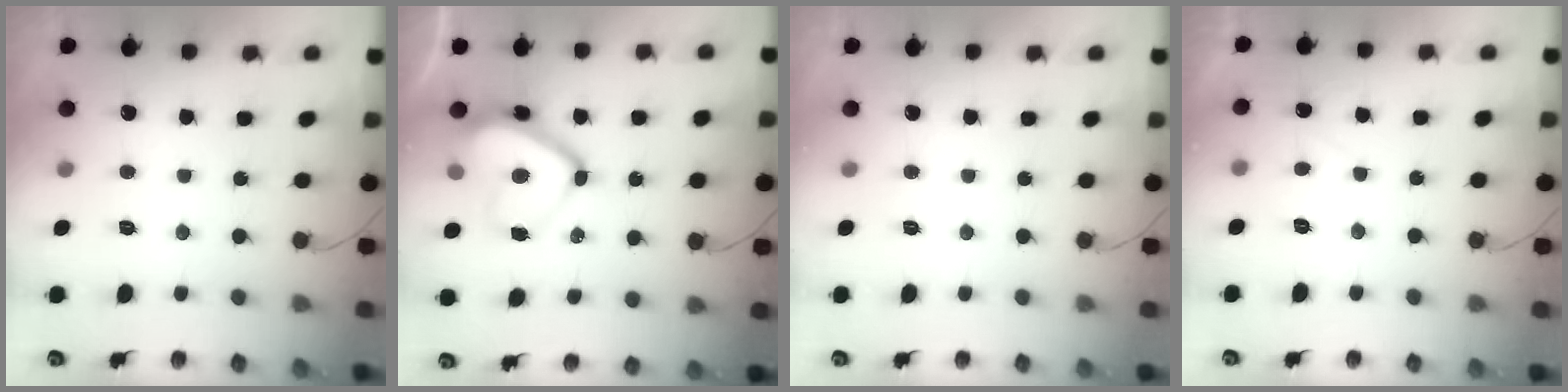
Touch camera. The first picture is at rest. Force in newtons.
{"total": 14.6, "press": 14.5, "slide": 1.8}
{"total": 0.0}
{"total": 1.2, "press": 1.0, "slide": 0.7}